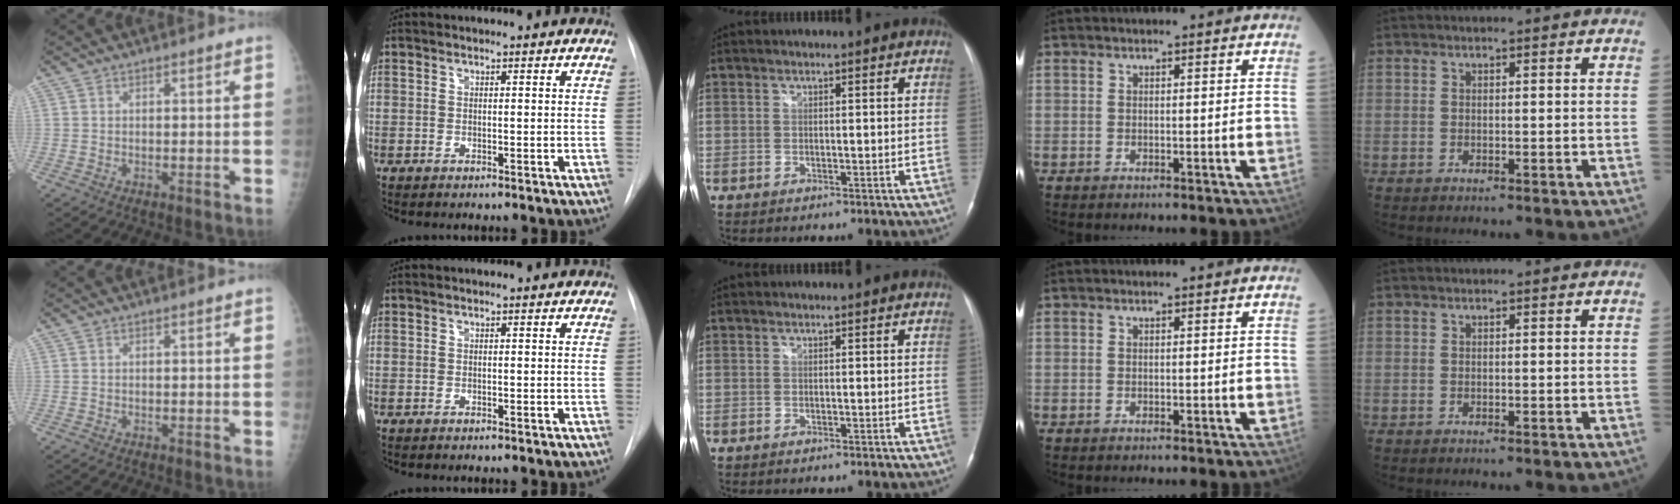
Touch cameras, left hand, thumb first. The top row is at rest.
{"index": {"total": 1.7, "force": [-1.7, -0.2, -0.3], "torque": [0.005, -0.005, -0.027]}}